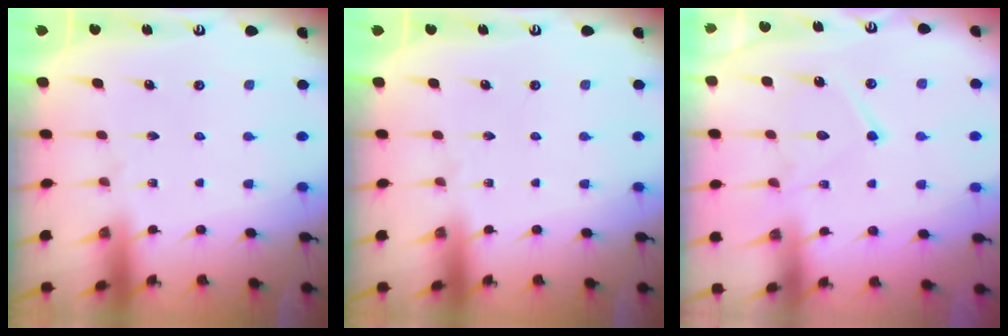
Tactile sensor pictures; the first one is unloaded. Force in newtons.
{"total": 0.0}
{"total": 11.7, "press": 11.7, "slide": 1.1}